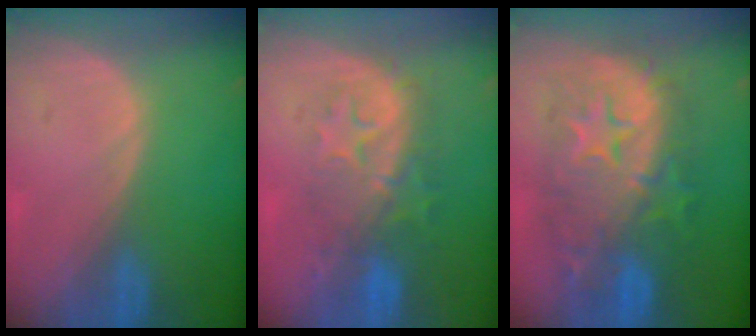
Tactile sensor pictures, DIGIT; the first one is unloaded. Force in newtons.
{"total": 8.4, "press": 8.3, "slide": 1.1}
{"total": 12.6, "press": 12.6, "slide": 1.0}